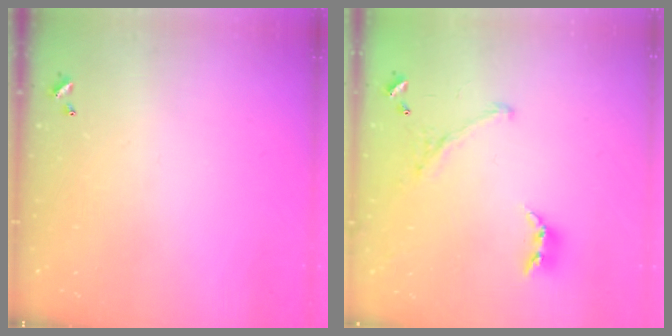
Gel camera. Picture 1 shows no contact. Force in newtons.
{"total": 1.2, "press": 0.5, "slide": 1.1}